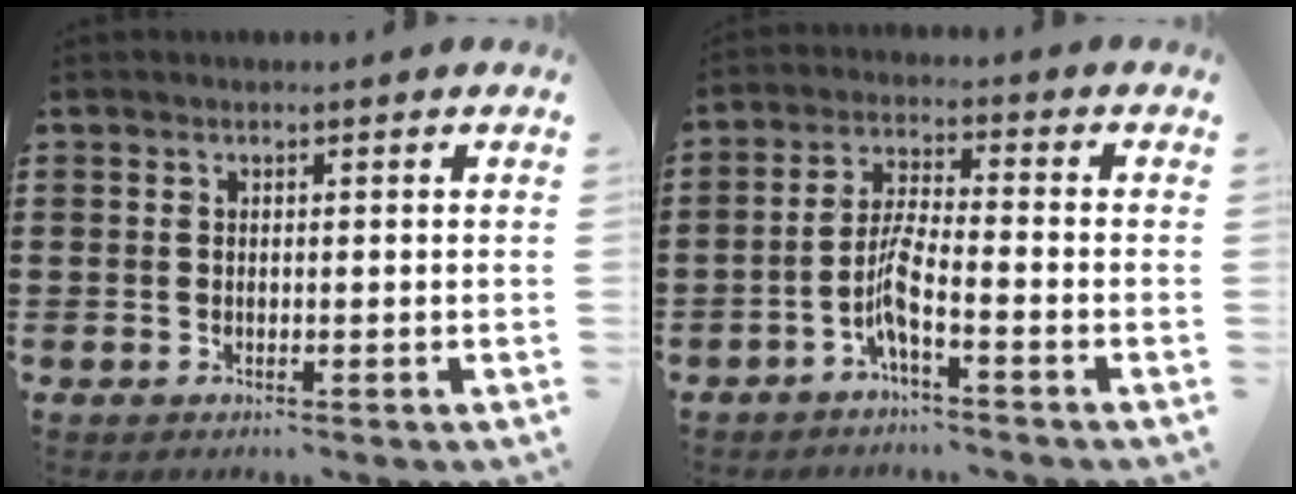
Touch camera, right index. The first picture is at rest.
{"total": 5.3, "force": [-3.1, 0.4, 4.3], "torque": [-0.103, -0.009, -0.062]}